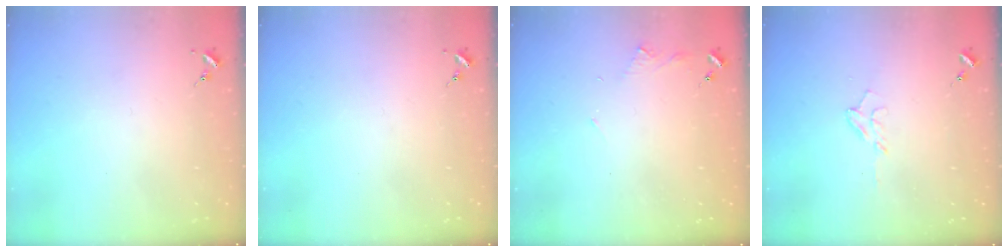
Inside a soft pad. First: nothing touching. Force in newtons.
{"total": 0.0}
{"total": 3.9, "press": 3.8, "slide": 0.5}
{"total": 5.6, "press": 5.6, "slide": 0.9}